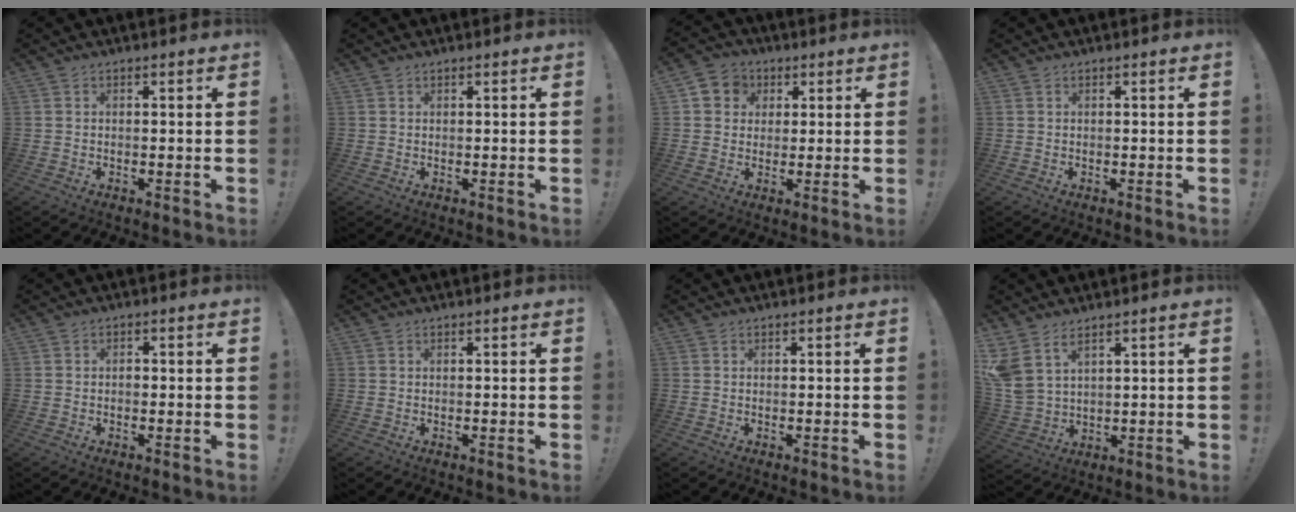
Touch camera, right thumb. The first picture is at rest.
{"total": 0.0}
{"total": 6.4, "force": [1.2, 6.1, 1.7], "torque": [-0.022, 0.004, 0.025]}
{"total": 0.0}
{"total": 1.0, "force": [-0.6, 0.6, 0.5], "torque": [-0.011, 0.003, -0.011]}
{"total": 0.0}
{"total": 0.0}
{"total": 7.1, "force": [4.8, 3.2, 4.1], "torque": [-0.078, -0.030, 0.095]}